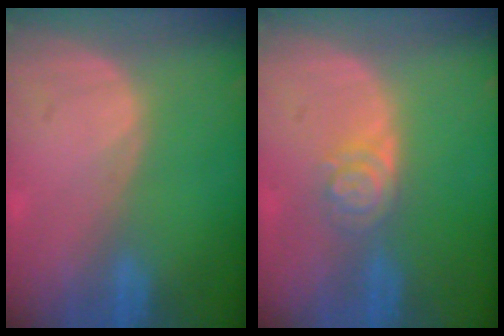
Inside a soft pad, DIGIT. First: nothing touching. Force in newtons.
{"total": 4.0, "press": 3.6, "slide": 1.7}